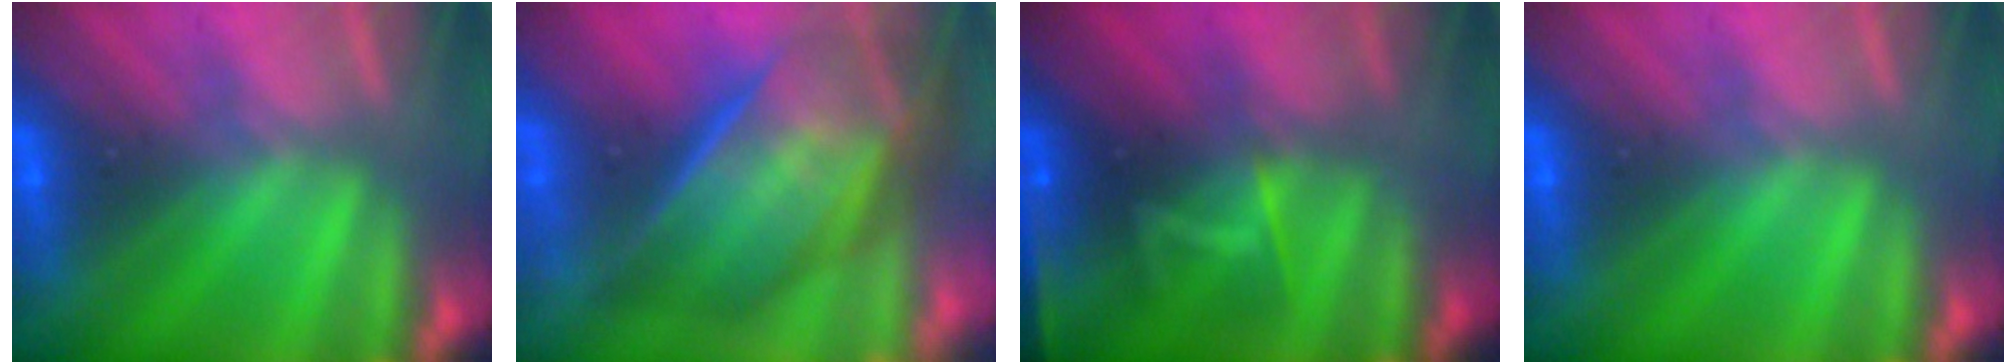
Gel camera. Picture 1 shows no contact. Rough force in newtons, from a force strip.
{"total": 8.1}
{"total": 7.8}
{"total": 0.0}